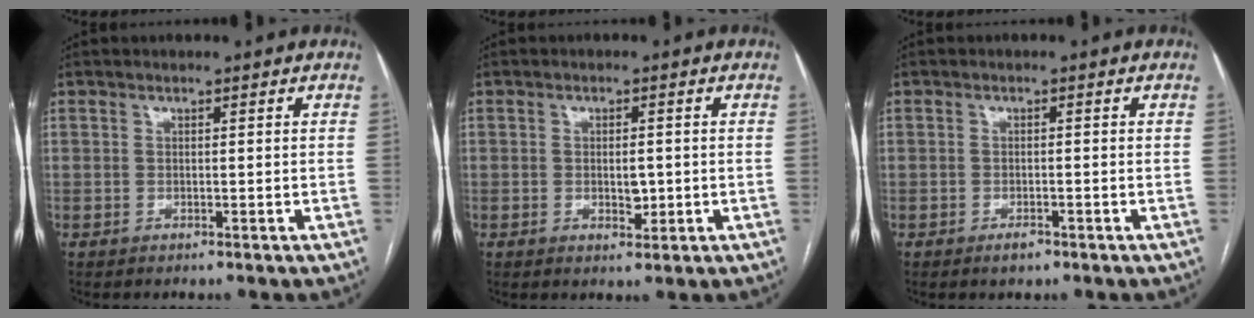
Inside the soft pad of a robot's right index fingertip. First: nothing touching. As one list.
[{"total": 2.7, "force": [-0.2, 1.3, 2.4], "torque": [-0.039, -0.001, 0.000]}, {"total": 1.6, "force": [-1.1, 0.7, 1.0], "torque": [-0.015, 0.001, -0.013]}]